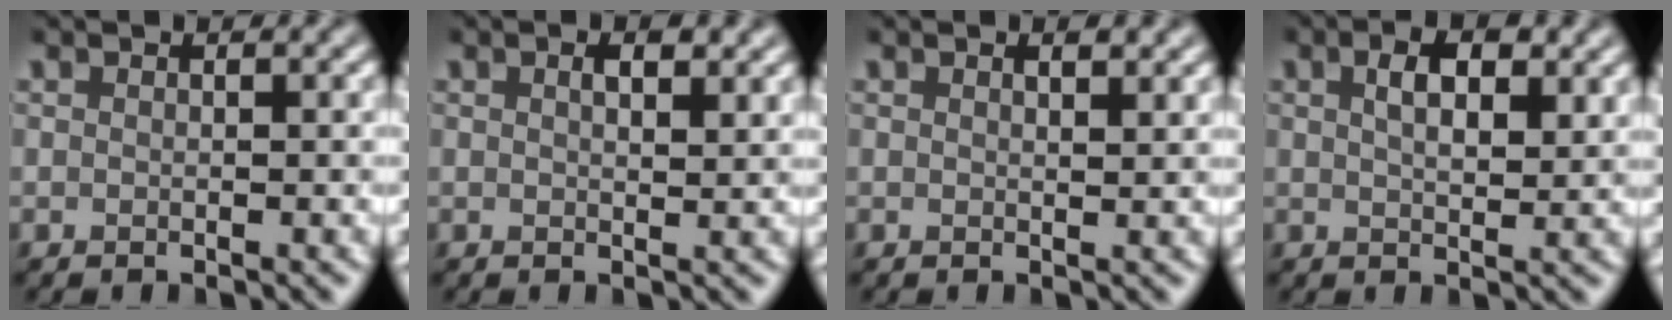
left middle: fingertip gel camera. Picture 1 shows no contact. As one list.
[{"total": 1.9, "force": [1.0, 0.7, 1.5], "torque": [-0.023, 0.000, 0.017]}, {"total": 1.0, "force": [0.8, 0.2, 0.7], "torque": [-0.010, -0.001, 0.012]}, {"total": 3.8, "force": [1.4, 1.8, 2.9], "torque": [-0.054, 0.004, 0.027]}]